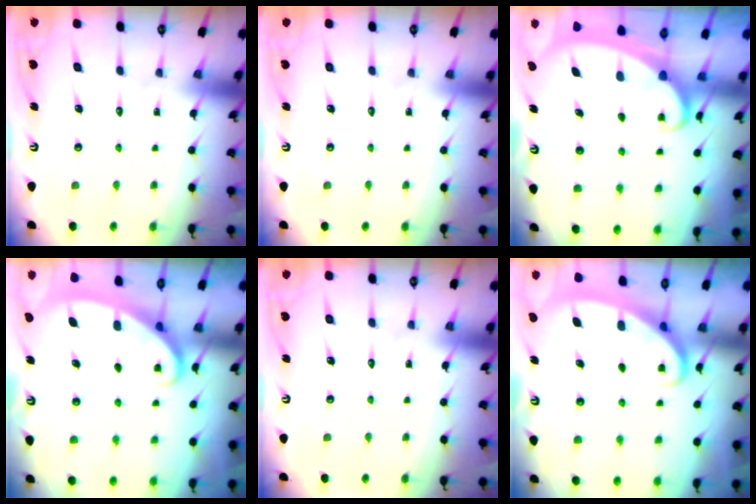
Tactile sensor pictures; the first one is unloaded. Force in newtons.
{"total": 0.0}
{"total": 2.2, "press": 2.2, "slide": 0.3}
{"total": 2.5, "press": 2.5, "slide": 0.4}
{"total": 0.0}
{"total": 2.5, "press": 2.5, "slide": 0.4}